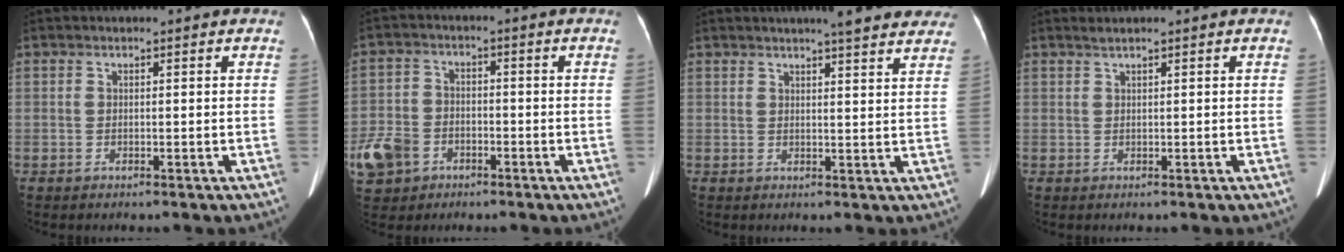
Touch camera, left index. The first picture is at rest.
{"total": 8.6, "force": [-4.2, 6.4, 3.9], "torque": [-0.103, 0.007, -0.071]}
{"total": 10.2, "force": [8.8, 1.0, 5.1], "torque": [-0.054, 0.007, 0.089]}
{"total": 0.9, "force": [0.7, -0.2, 0.5], "torque": [-0.016, 0.008, 0.020]}